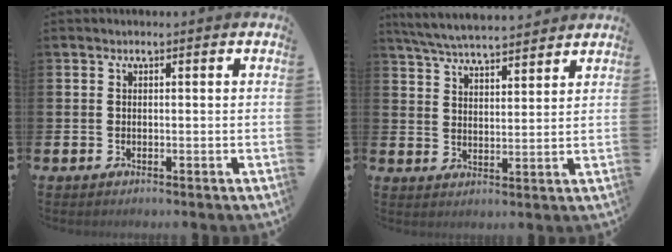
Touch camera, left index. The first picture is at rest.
{"total": 6.0, "force": [5.9, 0.5, 1.2], "torque": [-0.046, -0.028, 0.107]}